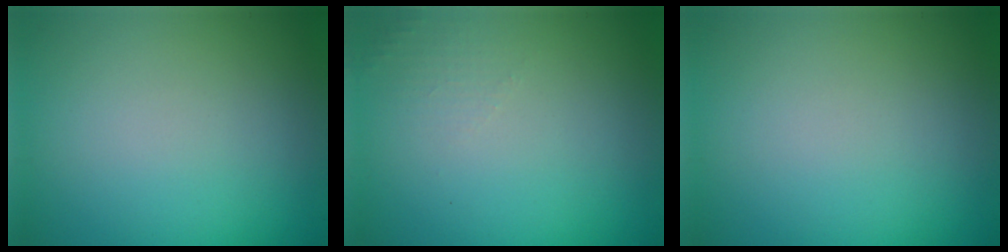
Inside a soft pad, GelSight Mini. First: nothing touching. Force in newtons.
{"total": 1.1, "press": 1.1, "slide": 0.3}
{"total": 0.0}